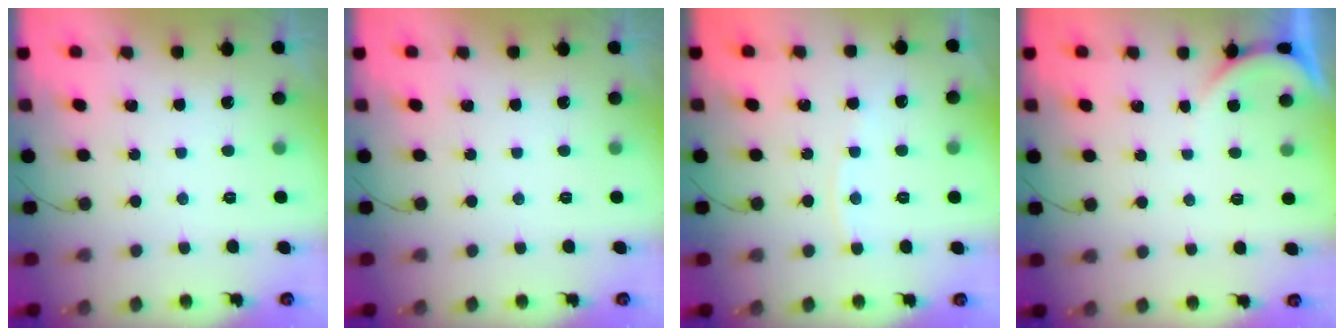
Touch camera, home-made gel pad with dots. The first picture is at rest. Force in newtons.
{"total": 0.0}
{"total": 3.2, "press": 3.1, "slide": 0.4}
{"total": 2.0, "press": 2.0, "slide": 0.2}